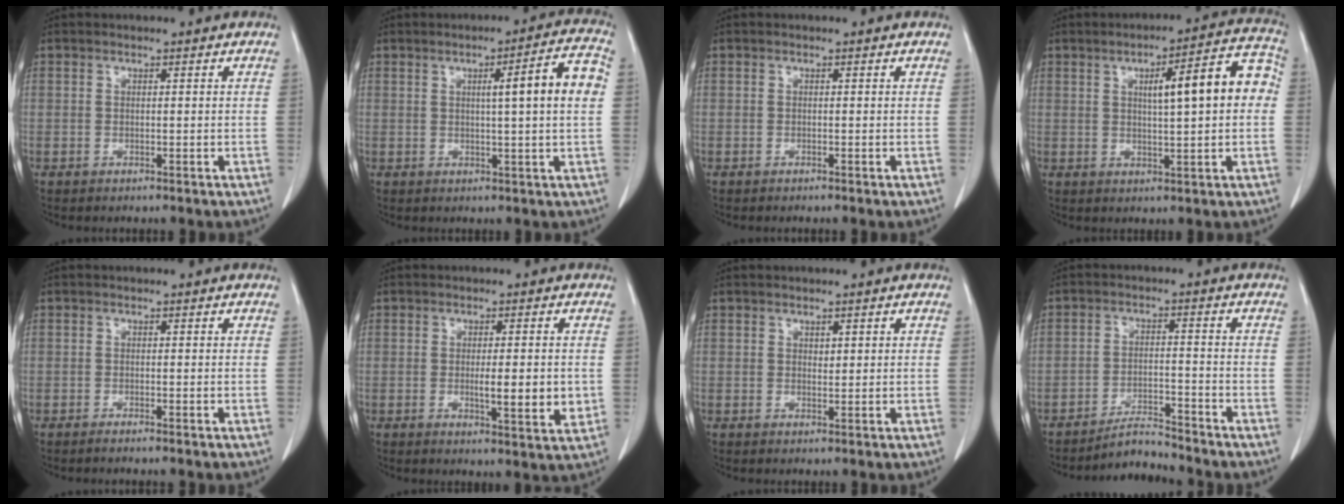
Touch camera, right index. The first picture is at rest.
{"total": 8.7, "force": [1.7, 1.9, 8.3], "torque": [-0.108, 0.023, 0.023]}
{"total": 0.0}
{"total": 11.1, "force": [1.6, 1.9, 10.8], "torque": [-0.144, 0.032, 0.021]}
{"total": 1.6, "force": [-1.3, -0.2, 0.9], "torque": [-0.013, 0.000, -0.016]}
{"total": 6.0, "force": [-0.5, 1.2, 5.9], "torque": [-0.085, -0.008, -0.004]}
{"total": 0.9, "force": [0.4, 0.5, 0.6], "torque": [-0.007, -0.002, 0.008]}
{"total": 4.5, "force": [-4.5, 0.0, 0.1], "torque": [-0.005, -0.008, -0.075]}